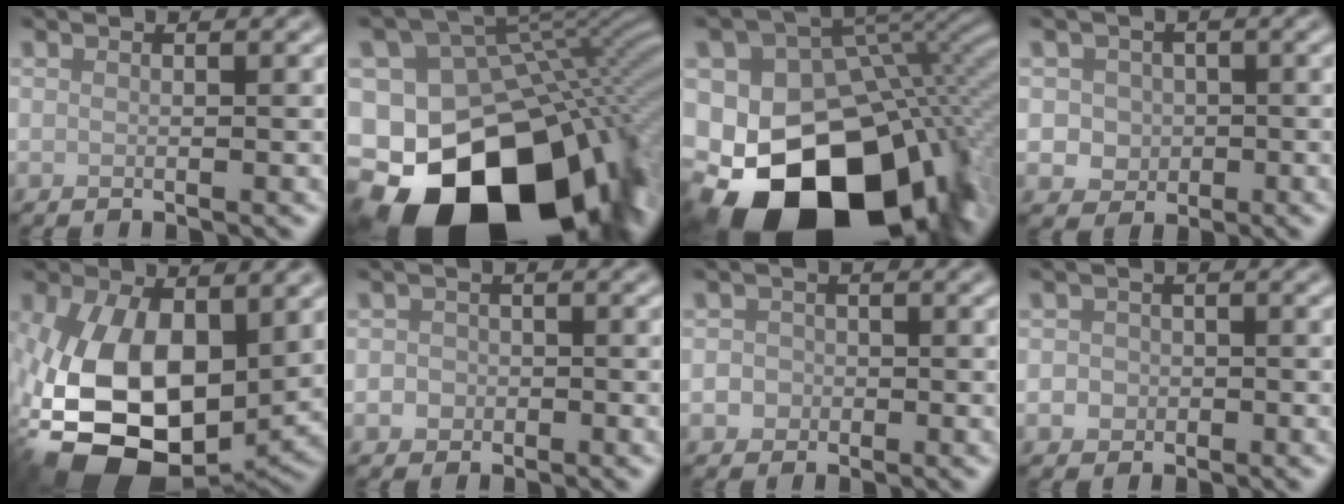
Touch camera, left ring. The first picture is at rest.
{"total": 21.8, "force": [-10.4, 15.1, 11.9], "torque": [-0.198, -0.036, -0.140]}
{"total": 19.9, "force": [-8.2, 13.6, 12.0], "torque": [-0.218, -0.037, -0.117]}
{"total": 3.1, "force": [0.0, 2.9, 1.0], "torque": [0.000, 0.005, -0.010]}
{"total": 14.2, "force": [-1.0, 8.6, 11.2], "torque": [-0.208, -0.032, -0.007]}
{"total": 1.6, "force": [-0.5, 1.5, 0.3], "torque": [0.014, 0.000, -0.014]}
{"total": 2.0, "force": [-0.6, 1.9, 0.5], "torque": [0.012, 0.006, -0.020]}
{"total": 1.8, "force": [-0.4, 1.7, 0.4], "torque": [0.011, 0.001, -0.014]}